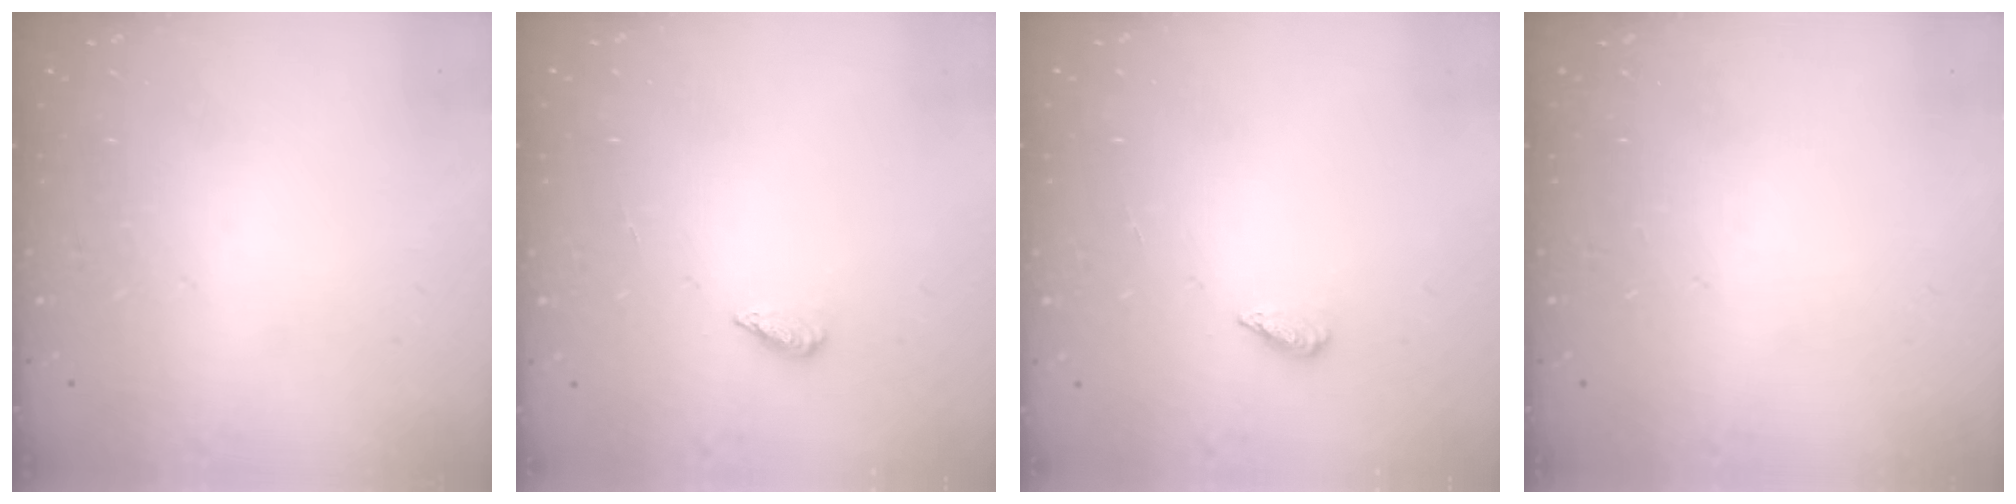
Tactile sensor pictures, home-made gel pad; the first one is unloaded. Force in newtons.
{"total": 2.3, "press": 2.2, "slide": 0.8}
{"total": 2.1, "press": 1.9, "slide": 0.8}
{"total": 0.0}